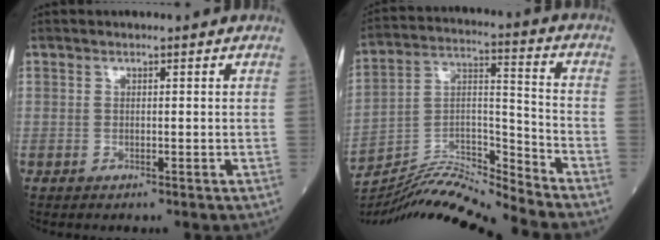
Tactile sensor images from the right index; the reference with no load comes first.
{"total": 13.5, "force": [-13.1, -1.6, 2.7], "torque": [-0.050, 0.038, -0.243]}